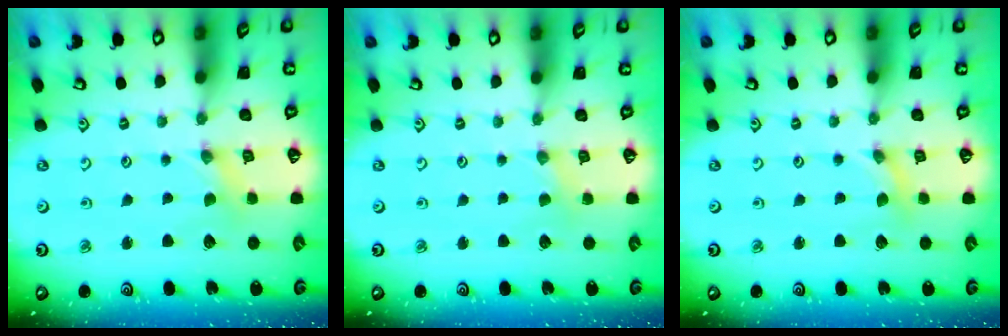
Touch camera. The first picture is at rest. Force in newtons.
{"total": 2.2, "press": 2.2, "slide": 0.4}
{"total": 0.6, "press": 0.5, "slide": 0.1}